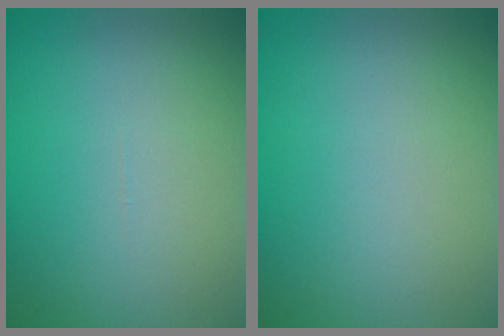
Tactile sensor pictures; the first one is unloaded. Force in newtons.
{"total": 0.0}